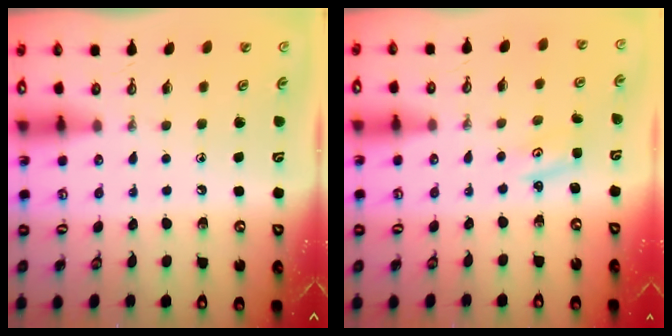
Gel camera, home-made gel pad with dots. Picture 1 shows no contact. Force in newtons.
{"total": 1.6, "press": 1.6, "slide": 0.2}